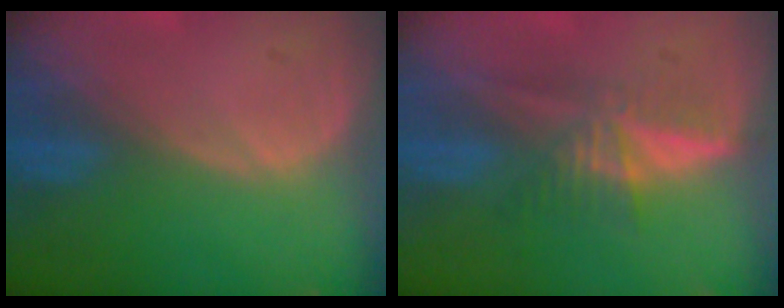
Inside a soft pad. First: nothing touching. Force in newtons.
{"total": 5.3, "press": 5.2, "slide": 1.2}